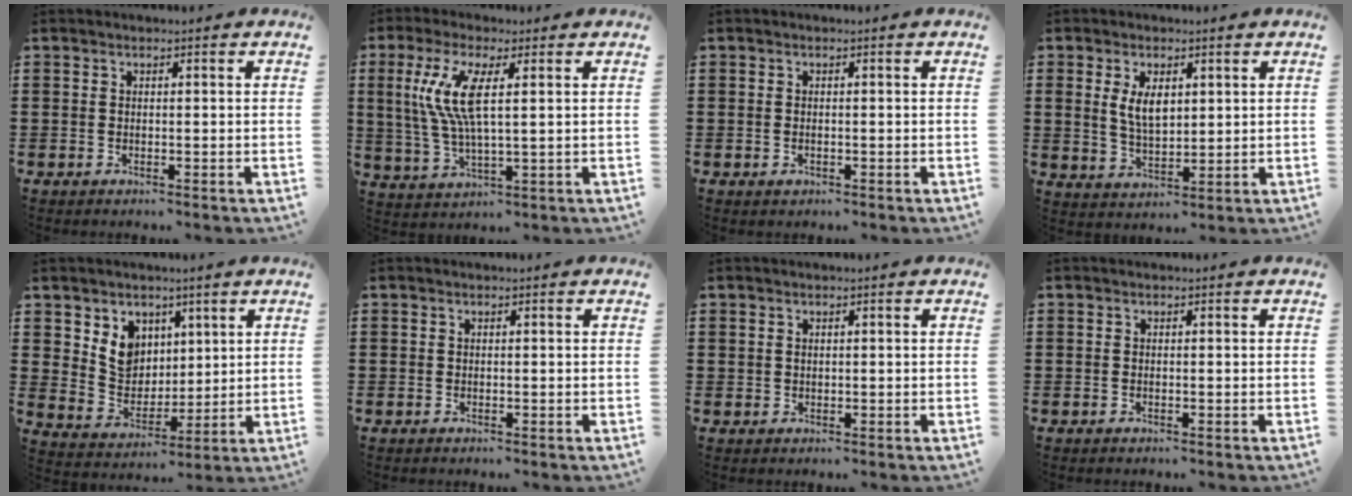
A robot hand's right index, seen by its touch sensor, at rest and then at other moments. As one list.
[{"total": 8.9, "force": [2.2, 1.9, 8.4], "torque": [-0.194, -0.011, 0.028]}, {"total": 0.6, "force": [-0.2, 0.4, 0.5], "torque": [-0.010, -0.001, -0.004]}, {"total": 5.1, "force": [1.5, 2.7, 4.0], "torque": [-0.078, 0.005, 0.024]}, {"total": 6.9, "force": [3.5, 5.8, 1.5], "torque": [-0.055, -0.006, 0.067]}, {"total": 0.0}, {"total": 0.9, "force": [0.6, 0.6, 0.2], "torque": [-0.005, 0.003, 0.012]}, {"total": 0.0}]